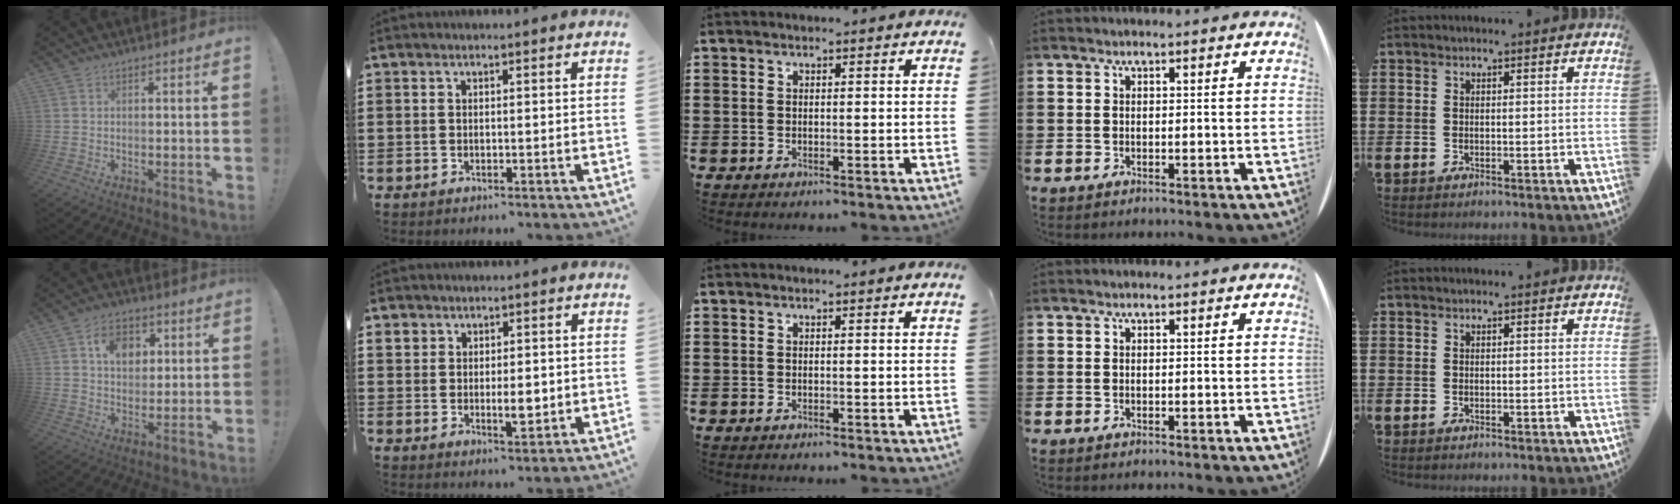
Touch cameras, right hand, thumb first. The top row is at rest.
{"thumb": {"total": 9.0, "force": [3.6, 6.8, 4.8], "torque": [-0.063, -0.007, 0.065]}, "index": {"total": 4.5, "force": [0.4, 3.0, 3.3], "torque": [-0.055, 0.005, 0.002]}}